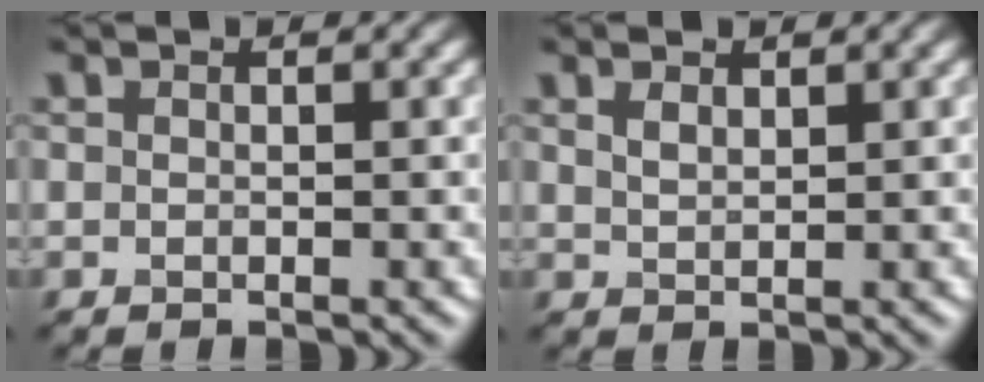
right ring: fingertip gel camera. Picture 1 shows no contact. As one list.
[{"total": 1.3, "force": [0.9, 0.6, 0.7], "torque": [-0.017, 0.001, 0.021]}]